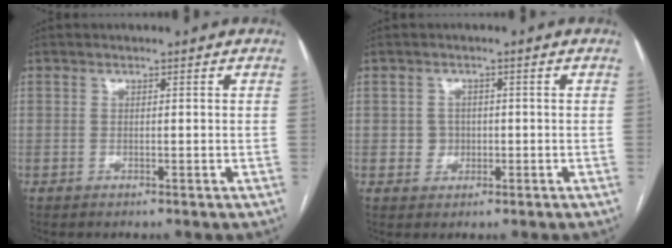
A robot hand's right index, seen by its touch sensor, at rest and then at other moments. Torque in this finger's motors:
{"motor_torque": [0.27, -0.02, -0.01, 0.00]}